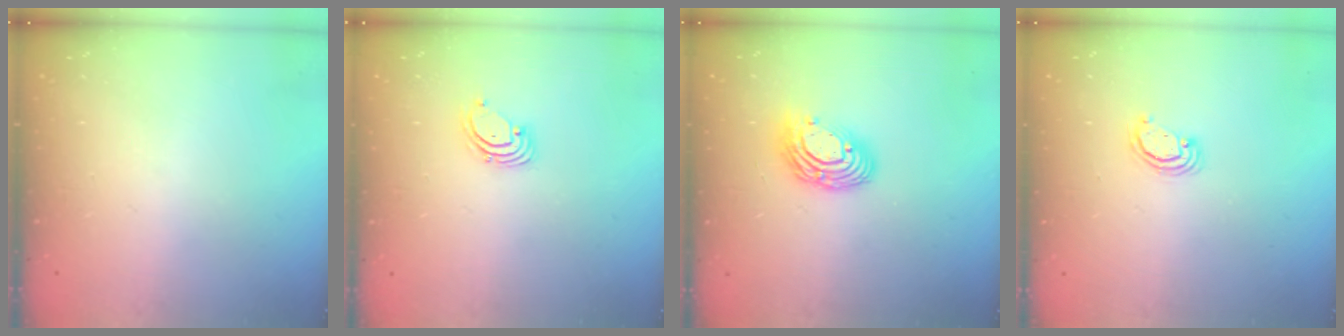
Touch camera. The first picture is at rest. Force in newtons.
{"total": 1.6, "press": 1.6, "slide": 0.1}
{"total": 11.0, "press": 10.9, "slide": 1.1}
{"total": 2.3, "press": 2.3, "slide": 0.3}